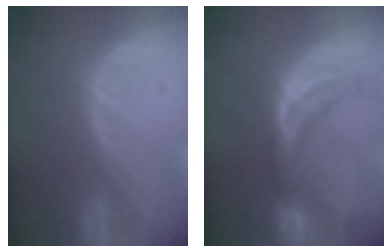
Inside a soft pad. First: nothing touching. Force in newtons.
{"total": 10.3, "press": 9.4, "slide": 4.3}